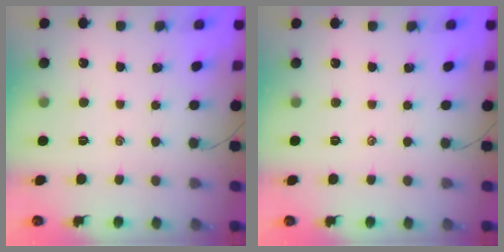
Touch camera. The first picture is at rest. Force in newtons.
{"total": 0.0}